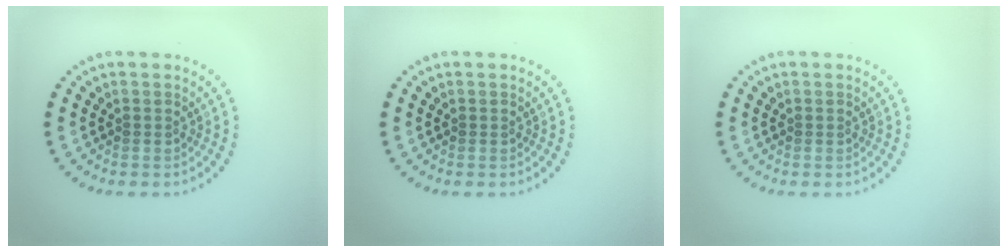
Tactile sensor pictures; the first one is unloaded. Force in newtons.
{"total": 0.0}
{"total": 0.0}